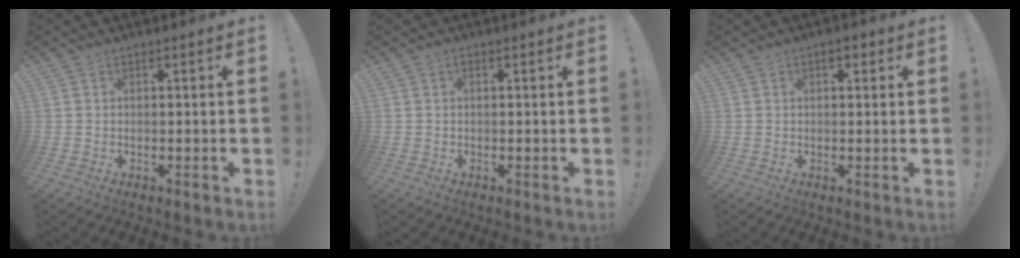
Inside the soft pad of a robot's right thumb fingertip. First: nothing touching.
{"total": 0.6, "force": [0.0, 0.3, 0.4], "torque": [-0.011, 0.002, -0.001]}
{"total": 2.4, "force": [1.0, 1.3, 1.7], "torque": [-0.022, 0.000, 0.015]}